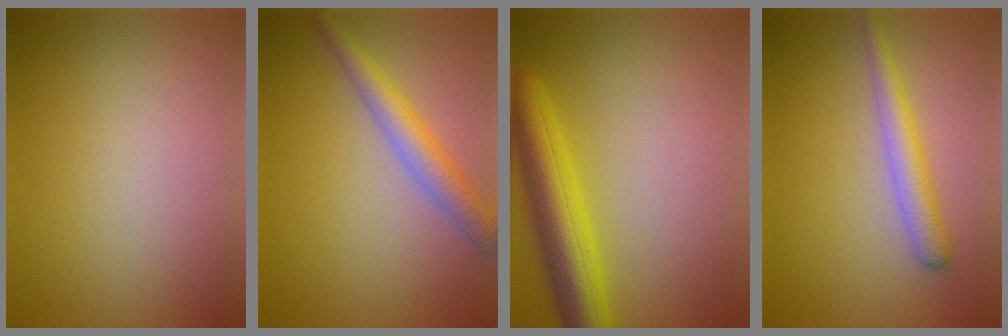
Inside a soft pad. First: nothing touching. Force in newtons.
{"total": 3.5, "press": 3.5, "slide": 0.1}
{"total": 6.7, "press": 6.7, "slide": 0.2}
{"total": 2.8, "press": 2.7, "slide": 0.2}